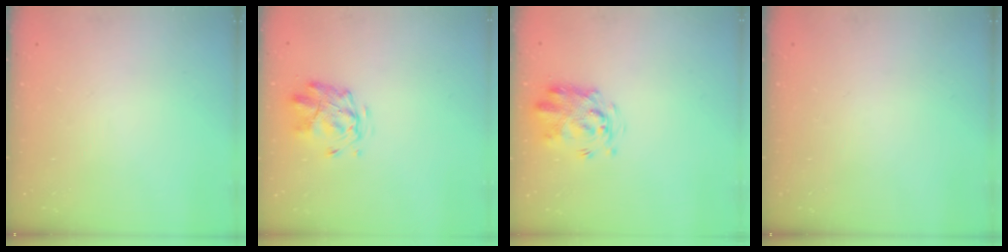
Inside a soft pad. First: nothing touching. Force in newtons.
{"total": 2.9, "press": 2.5, "slide": 1.5}
{"total": 3.4, "press": 3.3, "slide": 0.7}
{"total": 0.0}